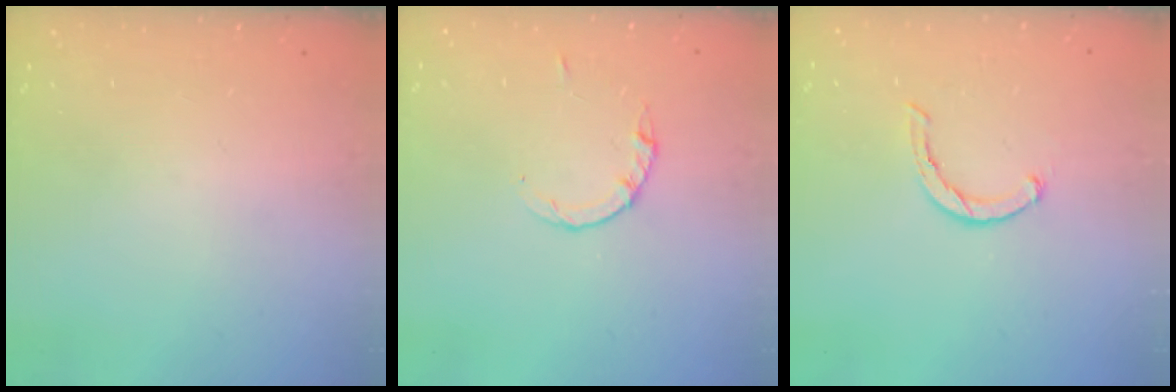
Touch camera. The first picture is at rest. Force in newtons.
{"total": 2.8, "press": 2.8, "slide": 0.4}
{"total": 2.3, "press": 2.2, "slide": 0.5}